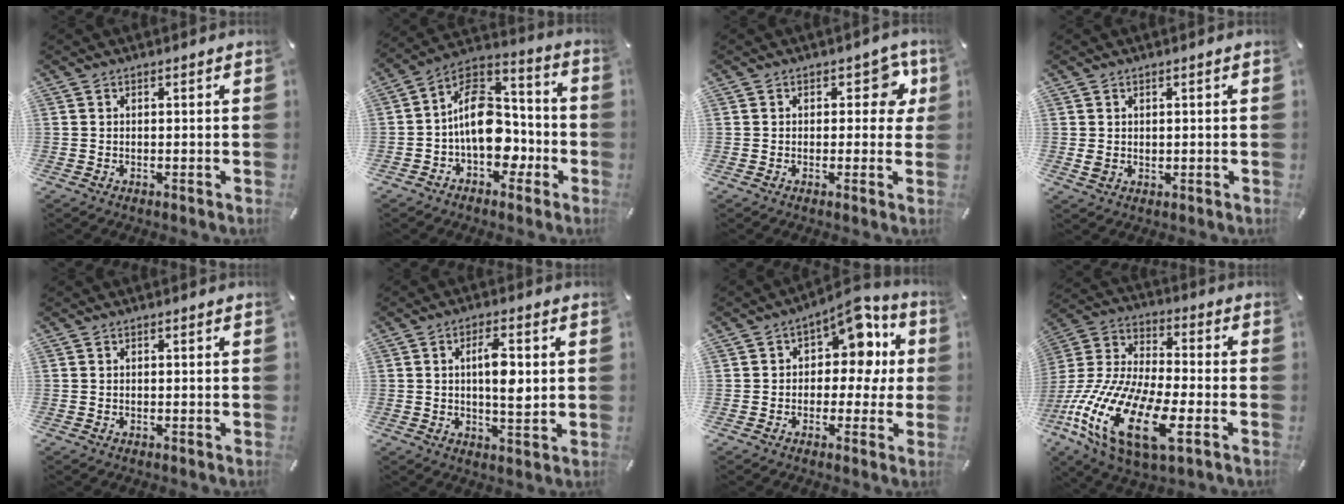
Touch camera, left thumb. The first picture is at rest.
{"total": 15.1, "force": [-2.5, 11.3, 9.7], "torque": [-0.154, 0.003, -0.045]}
{"total": 7.1, "force": [2.3, 4.7, 4.9], "torque": [-0.036, -0.006, 0.031]}
{"total": 1.9, "force": [0.4, 1.7, 0.7], "torque": [-0.008, -0.002, 0.007]}
{"total": 0.0}
{"total": 7.9, "force": [1.1, 3.1, 7.2], "torque": [-0.121, -0.006, 0.012]}
{"total": 10.5, "force": [4.5, 7.1, 6.3], "torque": [-0.074, -0.037, 0.074]}
{"total": 22.7, "force": [-9.3, 9.6, 18.3], "torque": [-0.402, 0.024, -0.163]}